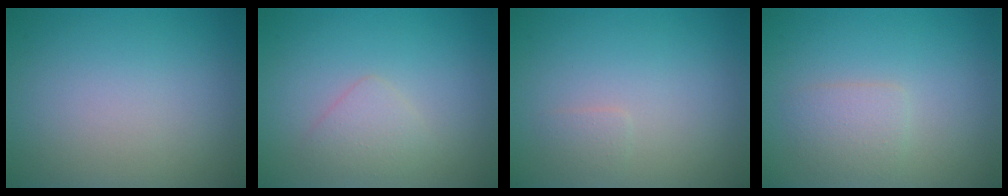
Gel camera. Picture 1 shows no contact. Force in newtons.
{"total": 1.8, "press": 1.8, "slide": 0.0}
{"total": 0.7, "press": 0.7, "slide": 0.1}
{"total": 1.9, "press": 1.9, "slide": 0.0}